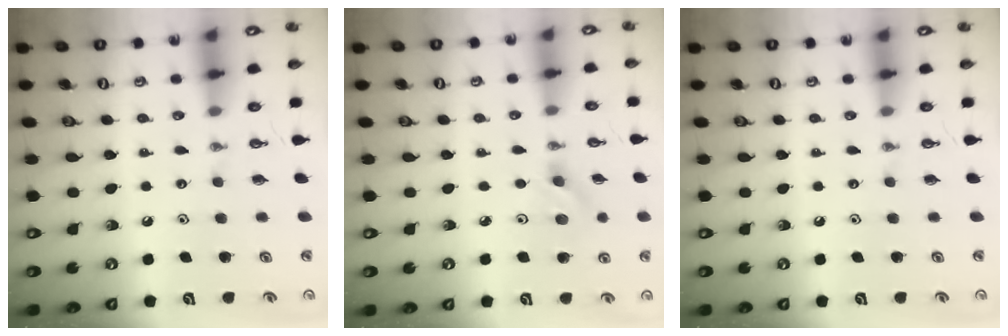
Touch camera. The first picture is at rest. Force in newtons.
{"total": 5.3, "press": 4.6, "slide": 2.6}
{"total": 0.0}